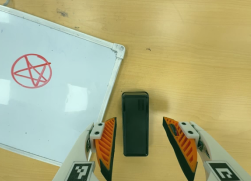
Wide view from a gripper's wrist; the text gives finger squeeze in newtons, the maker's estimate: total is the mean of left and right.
{"total": 0.0}